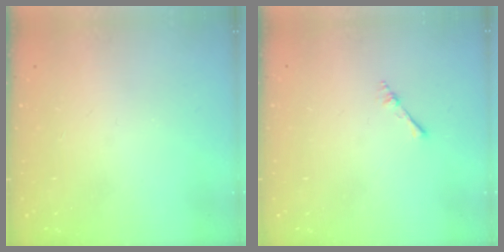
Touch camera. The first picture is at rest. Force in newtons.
{"total": 2.2, "press": 2.1, "slide": 0.3}